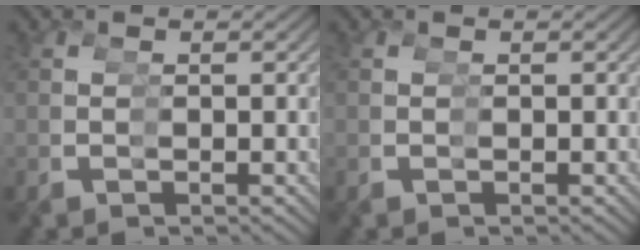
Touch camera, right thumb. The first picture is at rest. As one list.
[{"total": 0.0}]